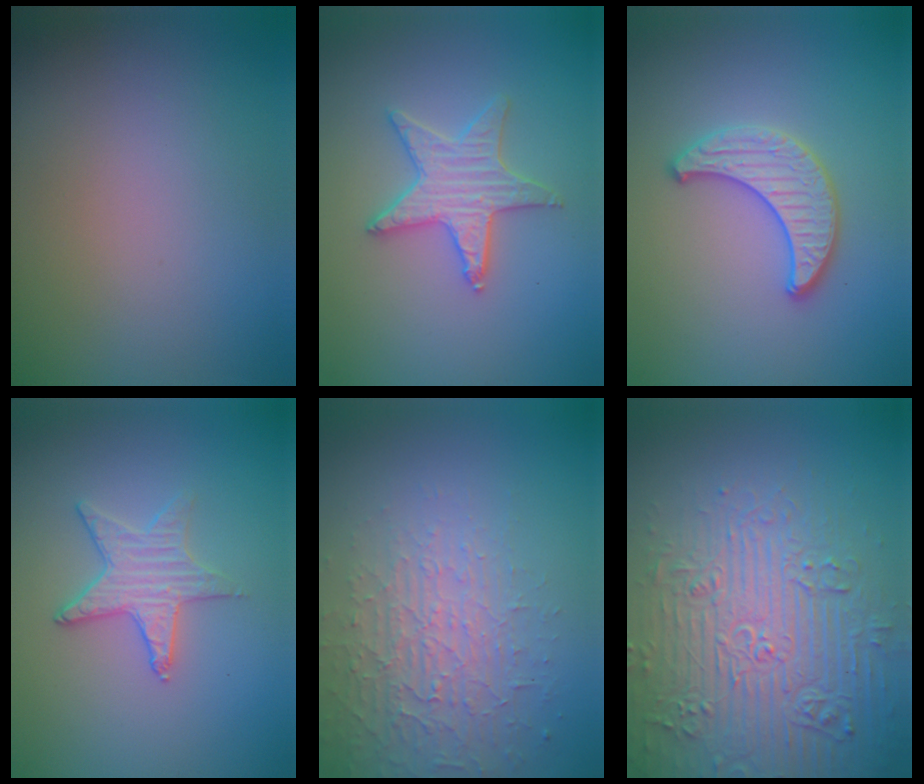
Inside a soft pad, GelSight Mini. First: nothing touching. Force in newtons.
{"total": 3.5, "press": 3.4, "slide": 0.9}
{"total": 3.2, "press": 3.2, "slide": 0.4}
{"total": 2.8, "press": 2.8, "slide": 0.4}
{"total": 3.7, "press": 3.4, "slide": 1.5}
{"total": 7.8, "press": 7.6, "slide": 1.9}